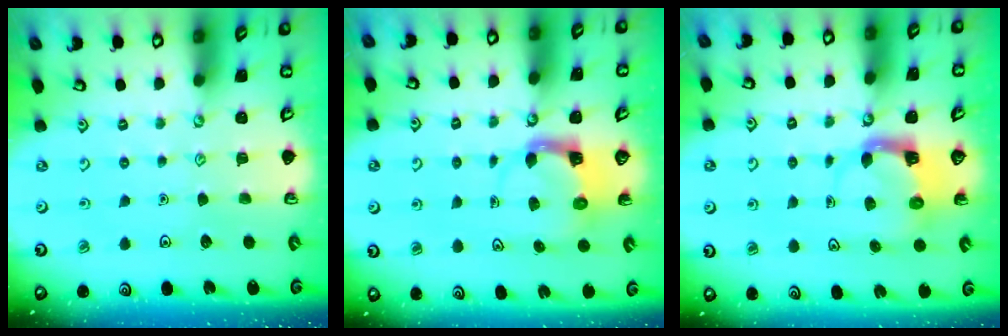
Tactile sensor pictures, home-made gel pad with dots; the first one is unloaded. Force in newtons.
{"total": 3.5, "press": 3.5, "slide": 0.4}
{"total": 3.9, "press": 3.8, "slide": 0.7}